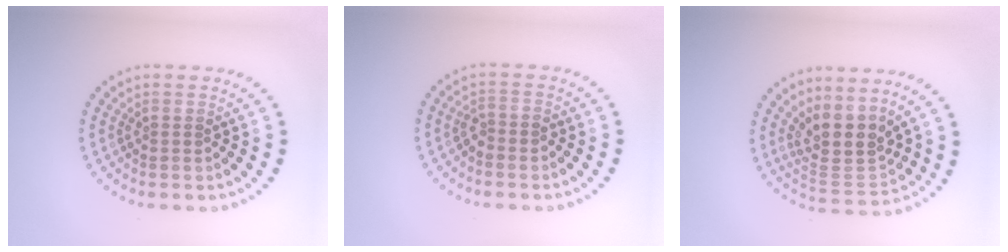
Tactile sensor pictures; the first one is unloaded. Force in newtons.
{"total": 1.3, "press": 1.1, "slide": 0.7}
{"total": 4.1, "press": 3.5, "slide": 2.3}